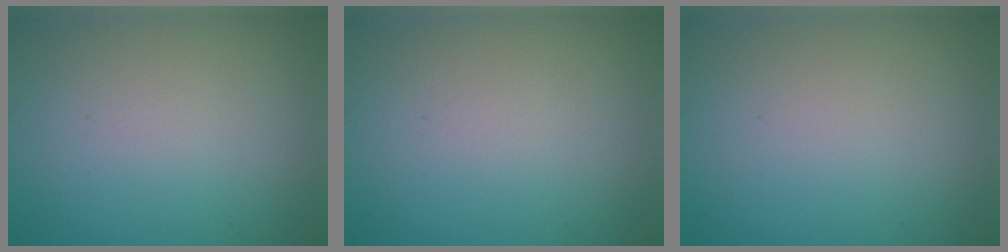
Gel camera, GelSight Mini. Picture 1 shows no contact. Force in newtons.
{"total": 0.0}
{"total": 0.0}